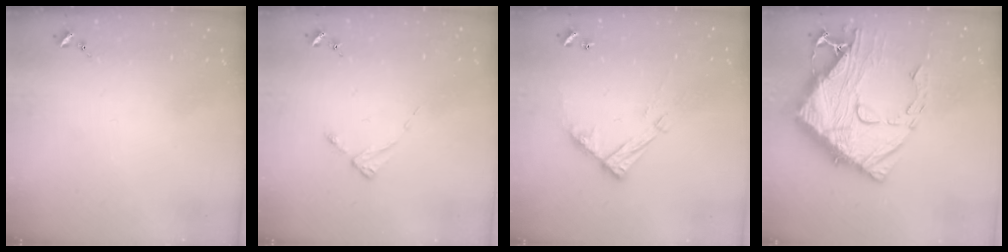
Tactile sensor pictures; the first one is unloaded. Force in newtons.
{"total": 2.3, "press": 2.3, "slide": 0.4}
{"total": 12.8, "press": 12.8, "slide": 0.7}
{"total": 24.2, "press": 24.0, "slide": 2.4}